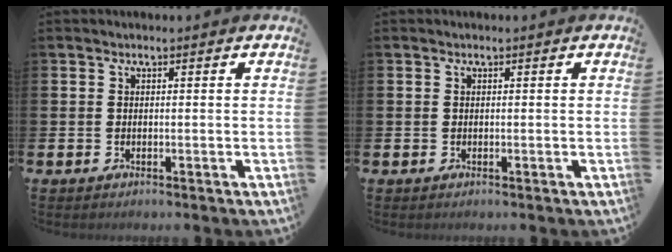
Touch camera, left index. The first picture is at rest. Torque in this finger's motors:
{"motor_torque": [0.00, 0.00, -0.02, 0.00]}